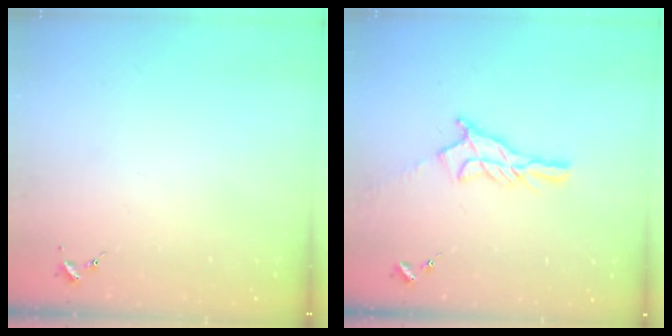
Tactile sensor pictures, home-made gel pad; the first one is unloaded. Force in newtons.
{"total": 11.2, "press": 11.1, "slide": 0.7}